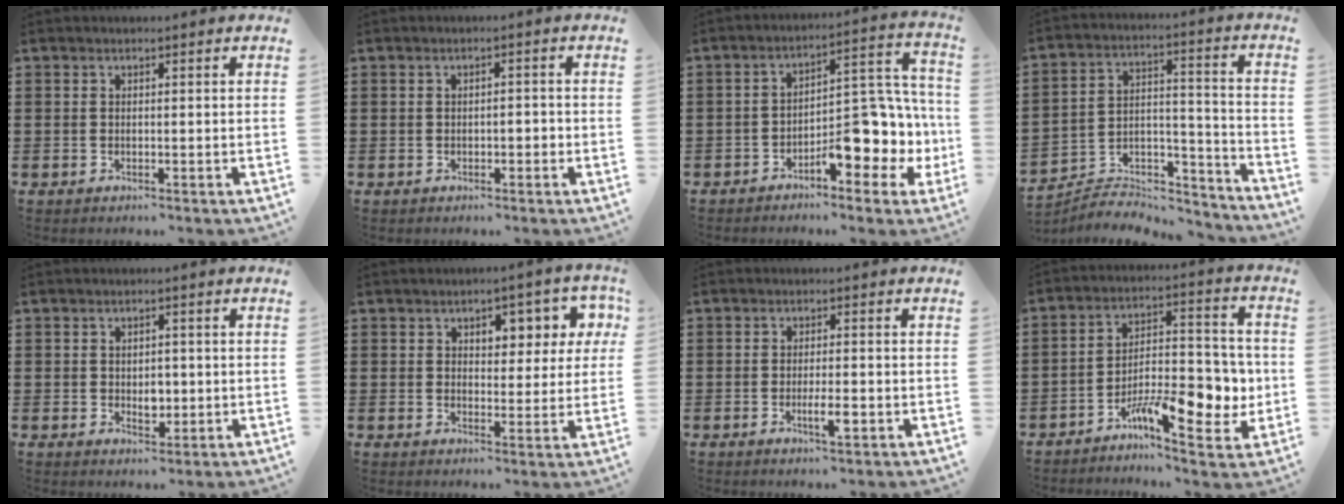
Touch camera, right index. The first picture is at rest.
{"total": 1.3, "force": [-0.6, 0.6, 0.9], "torque": [-0.020, 0.001, -0.013]}
{"total": 7.9, "force": [-3.7, 3.4, 6.1], "torque": [-0.076, -0.011, -0.070]}
{"total": 5.9, "force": [-5.7, 1.5, 0.7], "torque": [-0.009, 0.007, -0.113]}
{"total": 2.6, "force": [-0.1, 1.7, 2.0], "torque": [-0.025, -0.003, -0.006]}
{"total": 4.7, "force": [2.4, 3.0, 2.8], "torque": [-0.037, -0.002, 0.032]}
{"total": 3.6, "force": [-1.3, 0.7, 3.3], "torque": [-0.061, -0.001, -0.025]}
{"total": 10.6, "force": [-5.2, 4.2, 8.3], "torque": [-0.103, 0.012, -0.091]}